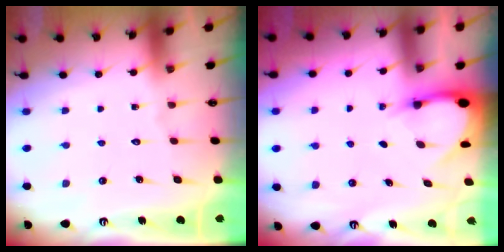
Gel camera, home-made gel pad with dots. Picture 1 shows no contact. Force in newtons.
{"total": 3.6, "press": 3.5, "slide": 0.4}